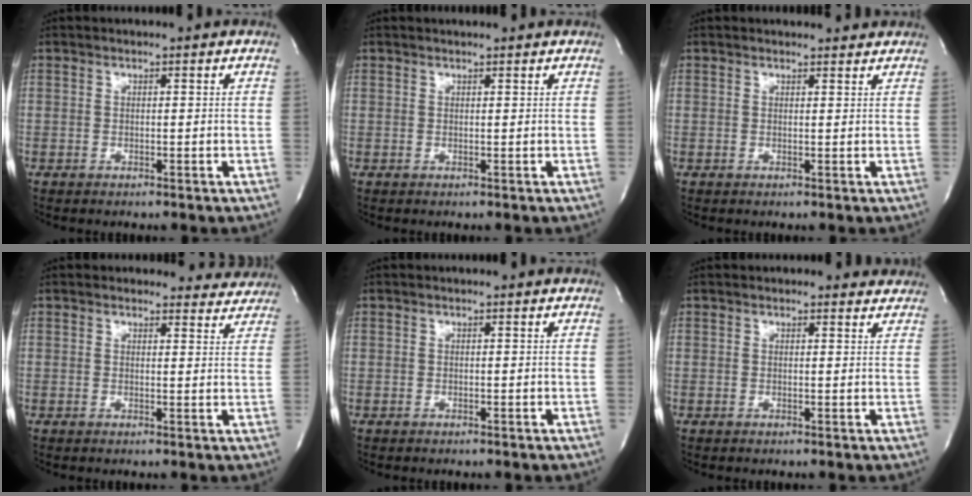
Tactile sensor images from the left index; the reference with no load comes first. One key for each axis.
{"total": 2.0, "fx": 1.9, "fy": 0.1, "fz": 0.6, "tx": -0.009, "ty": 0.014, "tz": 0.025}
{"total": 2.9, "fx": 2.8, "fy": 0.6, "fz": 0.3, "tx": -0.009, "ty": 0.004, "tz": 0.030}
{"total": 5.3, "fx": 5.0, "fy": 1.7, "fz": -0.5, "tx": 0.027, "ty": -0.014, "tz": 0.034}
{"total": 0.0}
{"total": 2.8, "fx": 2.6, "fy": 1.0, "fz": 0.3, "tx": -0.001, "ty": 0.000, "tz": 0.018}